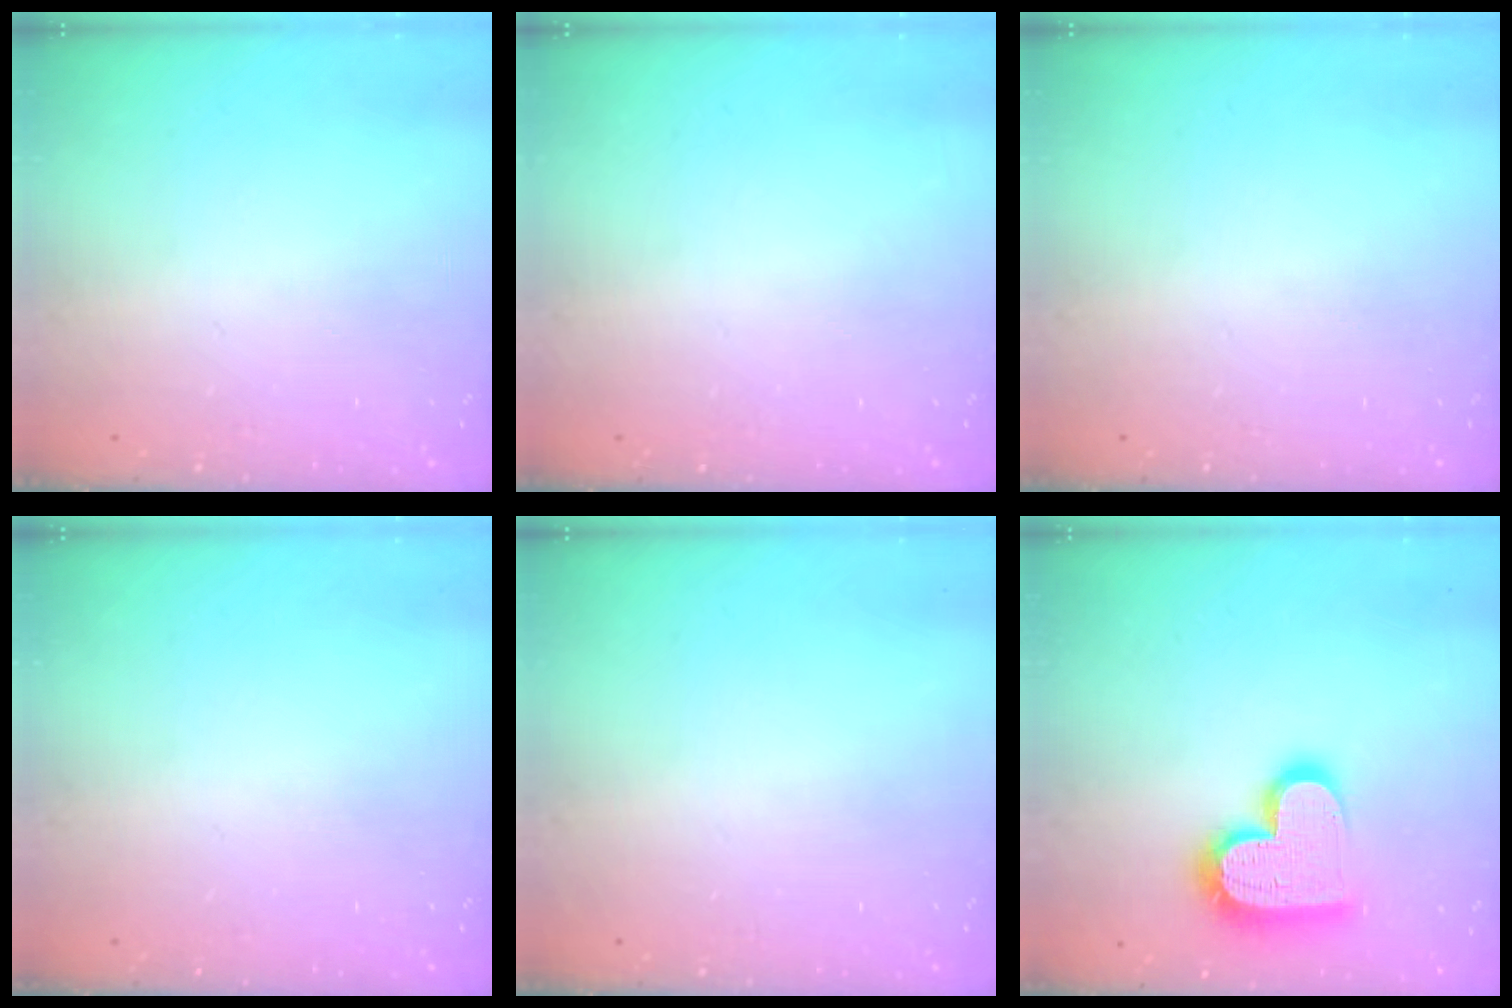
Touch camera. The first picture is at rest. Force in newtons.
{"total": 0.0}
{"total": 0.0}
{"total": 0.0}
{"total": 0.0}
{"total": 17.6, "press": 17.5, "slide": 1.0}